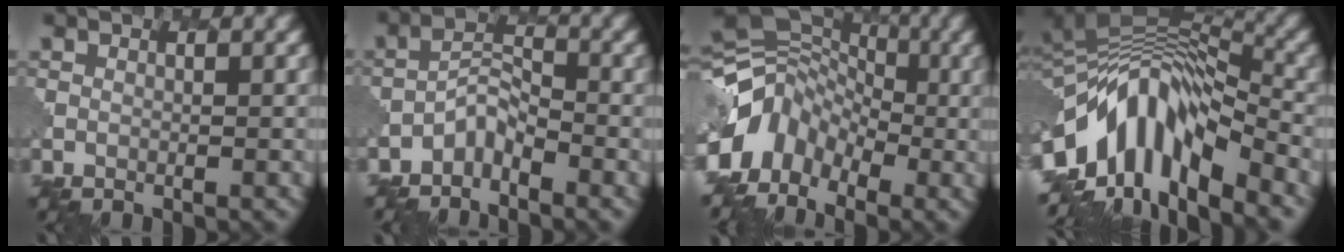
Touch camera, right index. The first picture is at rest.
{"total": 2.3, "force": [-1.9, 0.9, 1.0], "torque": [-0.019, 0.010, -0.041]}
{"total": 7.8, "force": [-3.4, 5.9, 3.9], "torque": [-0.074, -0.005, -0.082]}
{"total": 12.2, "force": [-4.7, 6.1, 9.5], "torque": [-0.164, 0.017, -0.087]}